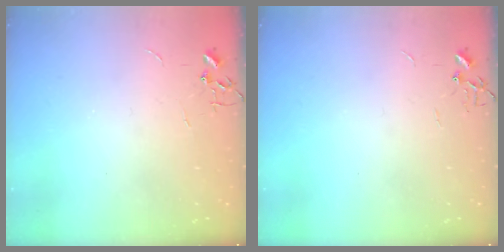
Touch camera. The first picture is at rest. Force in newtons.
{"total": 0.0}